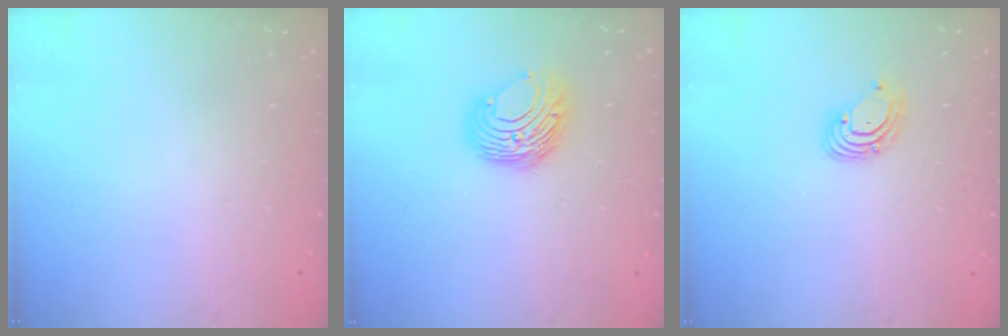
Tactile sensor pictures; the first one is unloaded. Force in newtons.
{"total": 9.1, "press": 9.1, "slide": 0.4}
{"total": 3.3, "press": 3.3, "slide": 0.4}